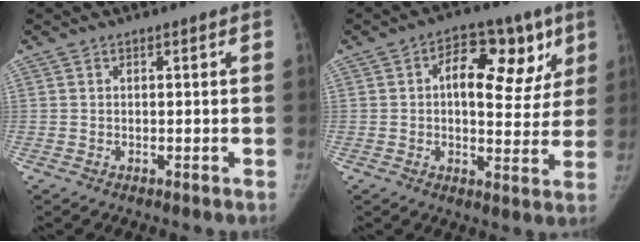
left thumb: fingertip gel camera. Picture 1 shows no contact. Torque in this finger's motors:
{"motor_torque": [0.03, 0.08, 0.48, -0.04, 0.16]}